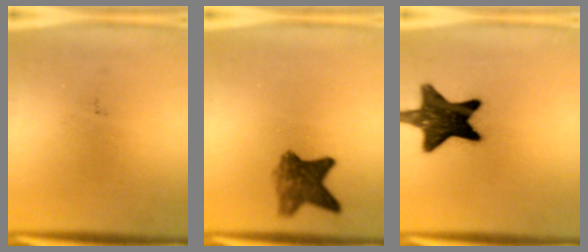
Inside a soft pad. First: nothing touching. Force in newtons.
{"total": 6.1}
{"total": 14.9}